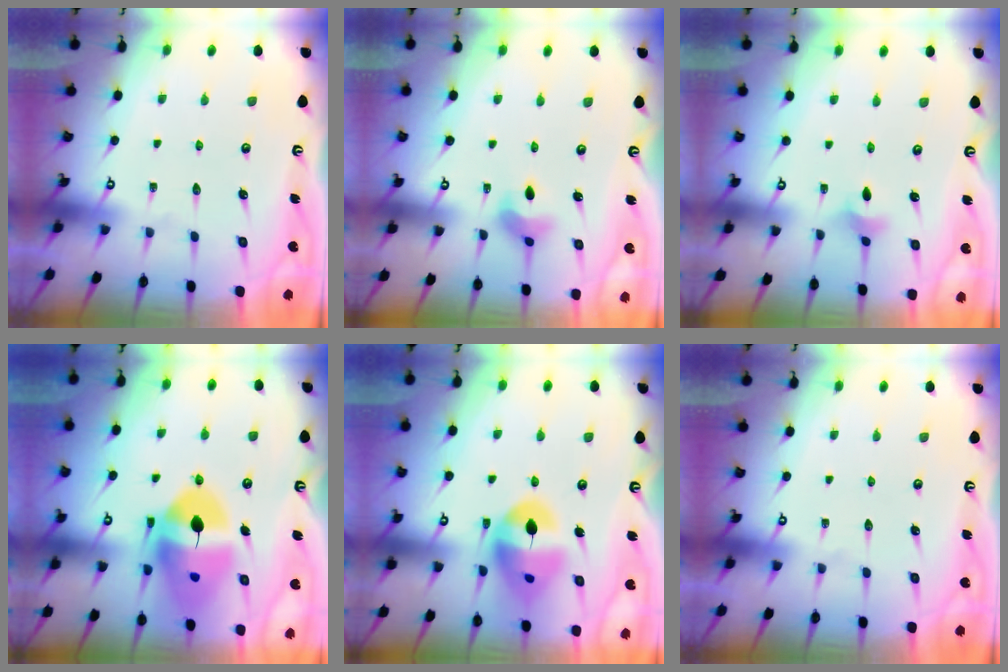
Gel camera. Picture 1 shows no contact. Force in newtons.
{"total": 8.2, "press": 8.0, "slide": 2.1}
{"total": 2.9, "press": 2.8, "slide": 0.6}
{"total": 17.0, "press": 16.9, "slide": 2.2}
{"total": 14.0, "press": 13.9, "slide": 1.8}
{"total": 0.0}